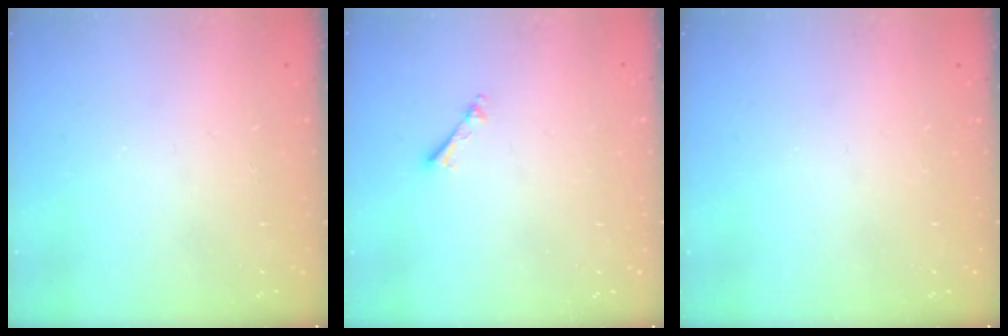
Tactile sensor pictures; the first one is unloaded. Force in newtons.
{"total": 1.3, "press": 1.3, "slide": 0.3}
{"total": 0.0}